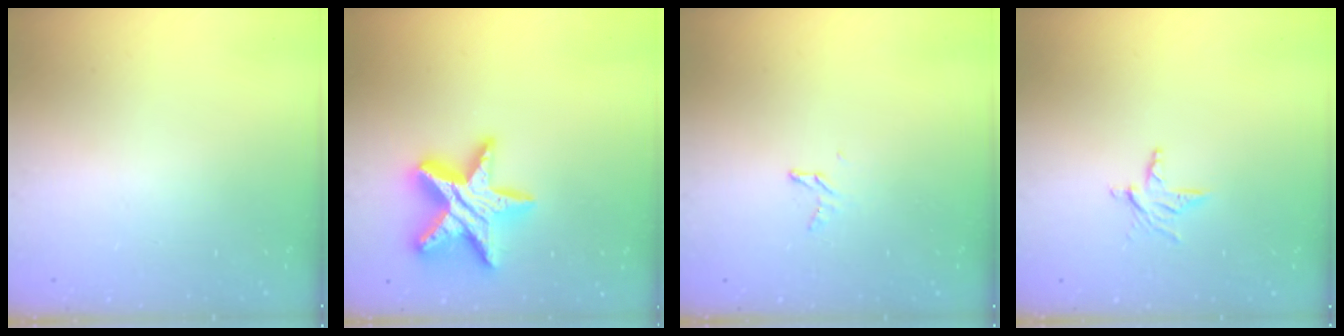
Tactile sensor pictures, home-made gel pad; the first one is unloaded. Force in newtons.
{"total": 17.6, "press": 17.5, "slide": 1.8}
{"total": 3.5, "press": 3.5, "slide": 0.4}
{"total": 4.2, "press": 4.2, "slide": 0.3}